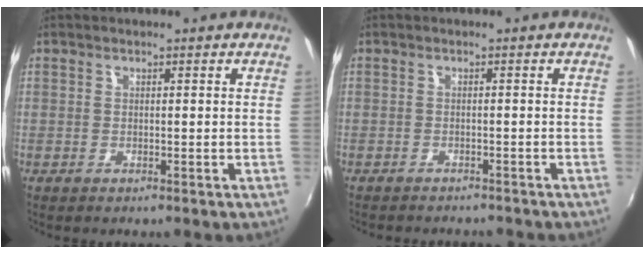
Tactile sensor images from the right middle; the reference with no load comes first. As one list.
[{"total": 4.5, "force": [-4.1, 1.2, 1.3], "torque": [-0.035, -0.012, -0.059]}]